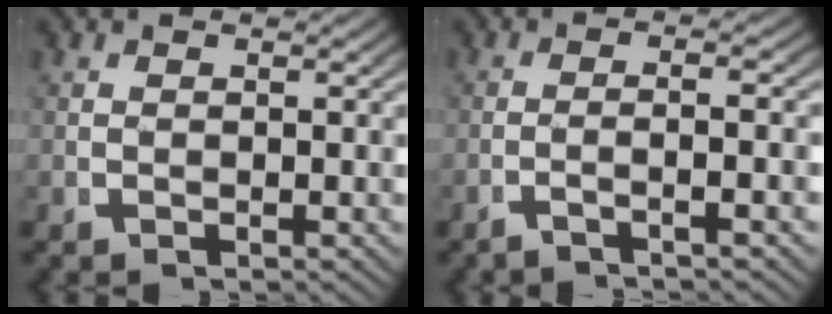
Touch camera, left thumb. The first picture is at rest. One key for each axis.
{"total": 2.8, "fx": -1.4, "fy": -0.2, "fz": 2.5, "tx": -0.051, "ty": 0.004, "tz": -0.026}